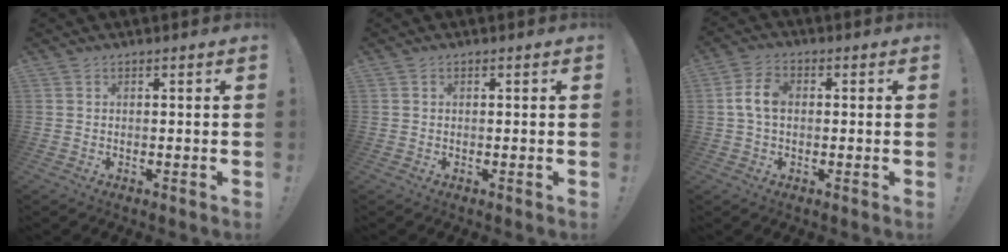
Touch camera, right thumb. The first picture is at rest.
{"total": 0.0}
{"total": 6.9, "force": [0.3, 4.3, 5.3], "torque": [-0.093, 0.012, 0.007]}